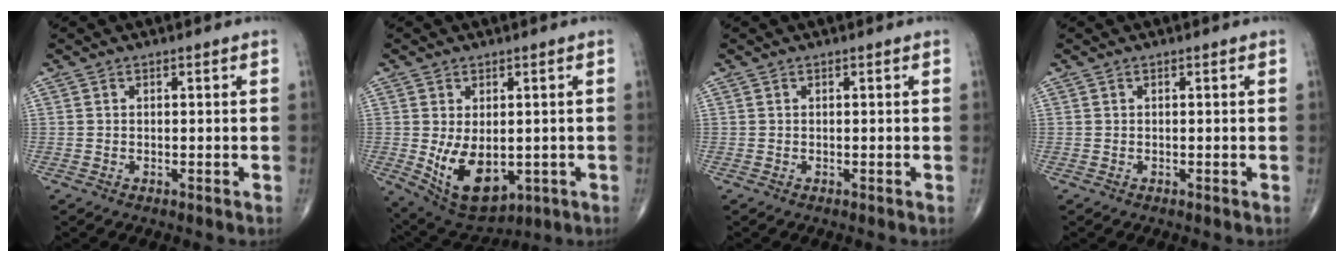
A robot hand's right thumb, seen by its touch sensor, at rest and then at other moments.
{"total": 11.7, "force": [-1.8, 6.9, 9.3], "torque": [-0.141, -0.014, -0.003]}
{"total": 0.0}
{"total": 0.0}